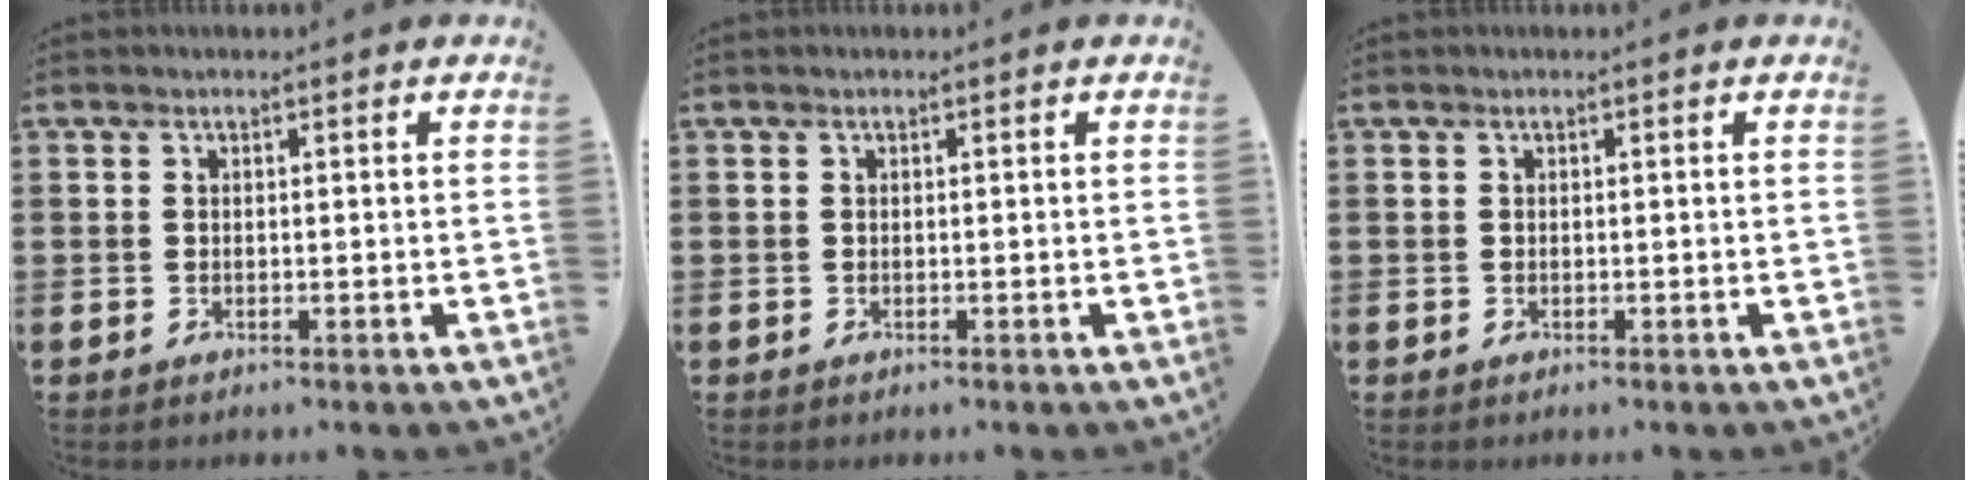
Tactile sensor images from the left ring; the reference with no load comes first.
{"total": 0.0}
{"total": 0.0}